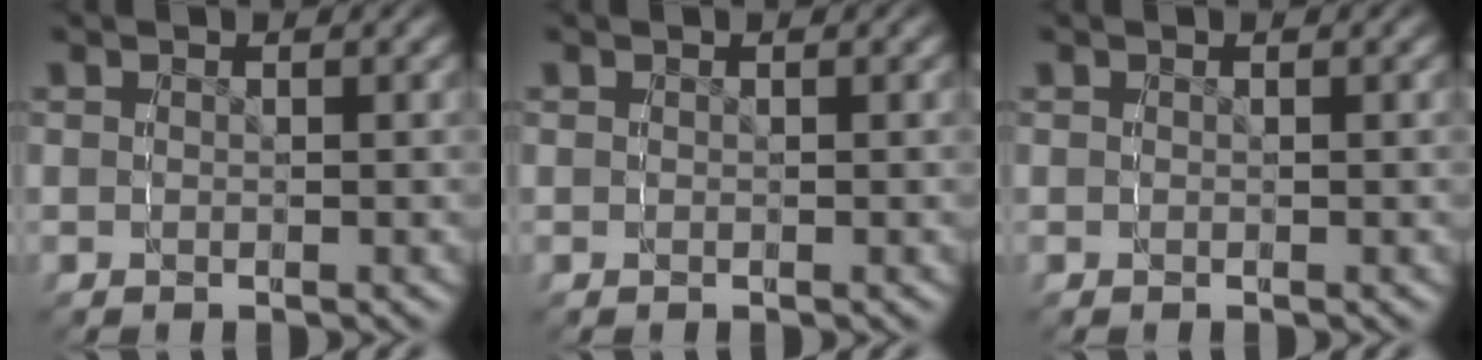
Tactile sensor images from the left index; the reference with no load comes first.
{"total": 0.0}
{"total": 0.0}